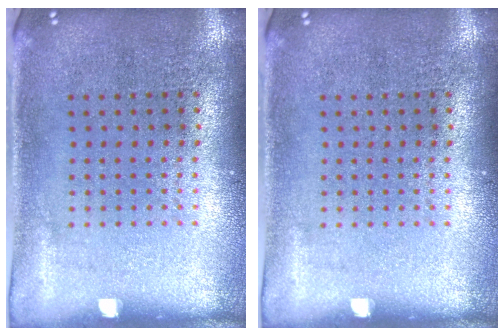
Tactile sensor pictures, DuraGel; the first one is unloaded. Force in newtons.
{"total": 0.0}